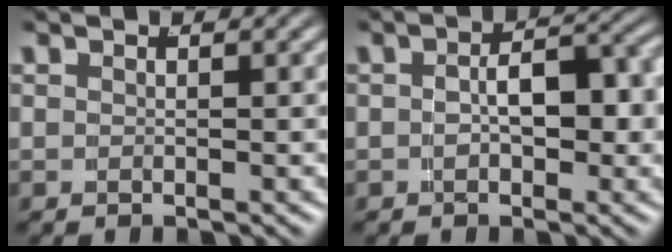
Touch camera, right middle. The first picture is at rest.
{"total": 3.6, "force": [-0.7, 1.6, 3.2], "torque": [-0.044, -0.006, -0.003]}